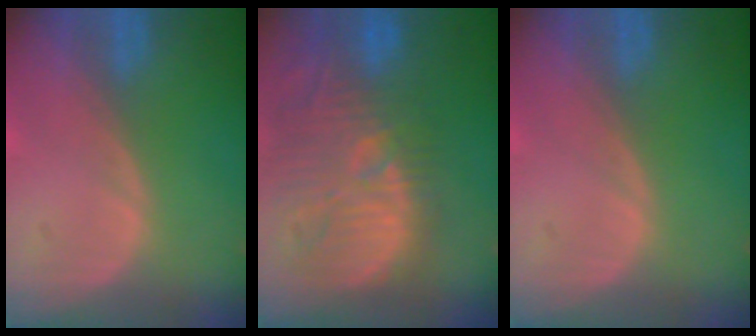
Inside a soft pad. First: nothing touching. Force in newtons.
{"total": 13.5, "press": 12.5, "slide": 5.0}
{"total": 0.0}